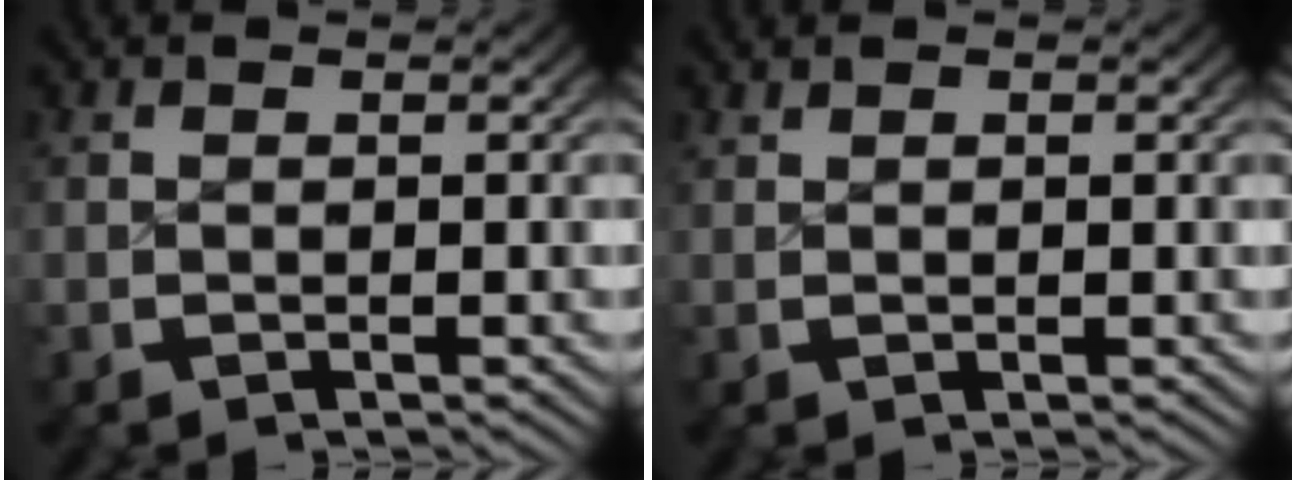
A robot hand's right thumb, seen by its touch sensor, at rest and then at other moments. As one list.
[{"total": 0.7, "force": [0.6, 0.0, 0.3], "torque": [-0.006, 0.000, 0.011]}]